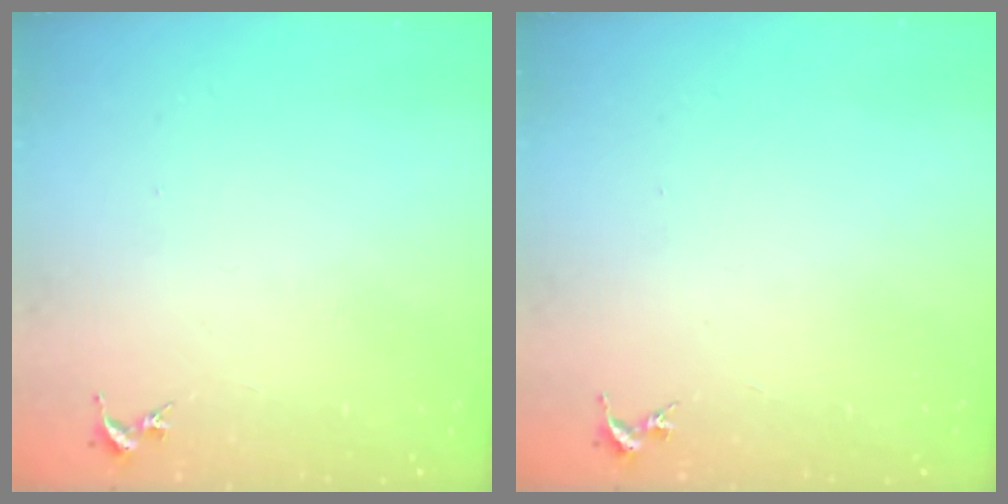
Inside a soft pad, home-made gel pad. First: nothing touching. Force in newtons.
{"total": 0.0}